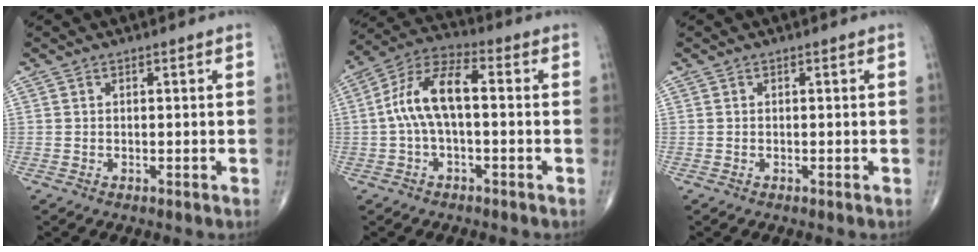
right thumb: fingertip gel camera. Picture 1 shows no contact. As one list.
[{"total": 10.8, "force": [-0.1, 4.8, 9.6], "torque": [-0.195, 0.042, -0.009]}, {"total": 0.0}]